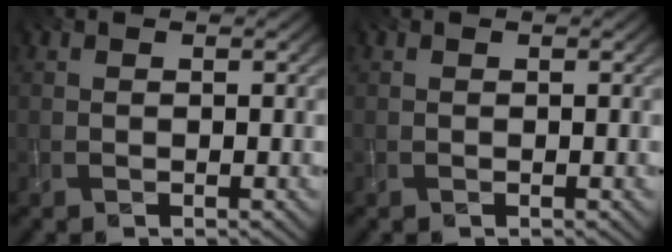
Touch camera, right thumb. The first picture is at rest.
{"total": 0.0}